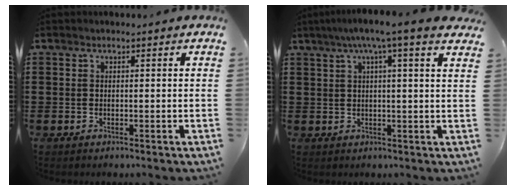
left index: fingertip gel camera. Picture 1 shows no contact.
{"total": 5.2, "force": [3.1, -0.3, 4.1], "torque": [-0.088, -0.003, 0.051]}